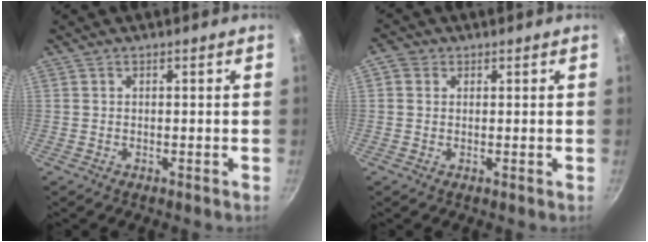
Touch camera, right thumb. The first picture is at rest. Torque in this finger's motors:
{"motor_torque": [-0.74, 0.35, 0.04, -0.42, -0.04]}